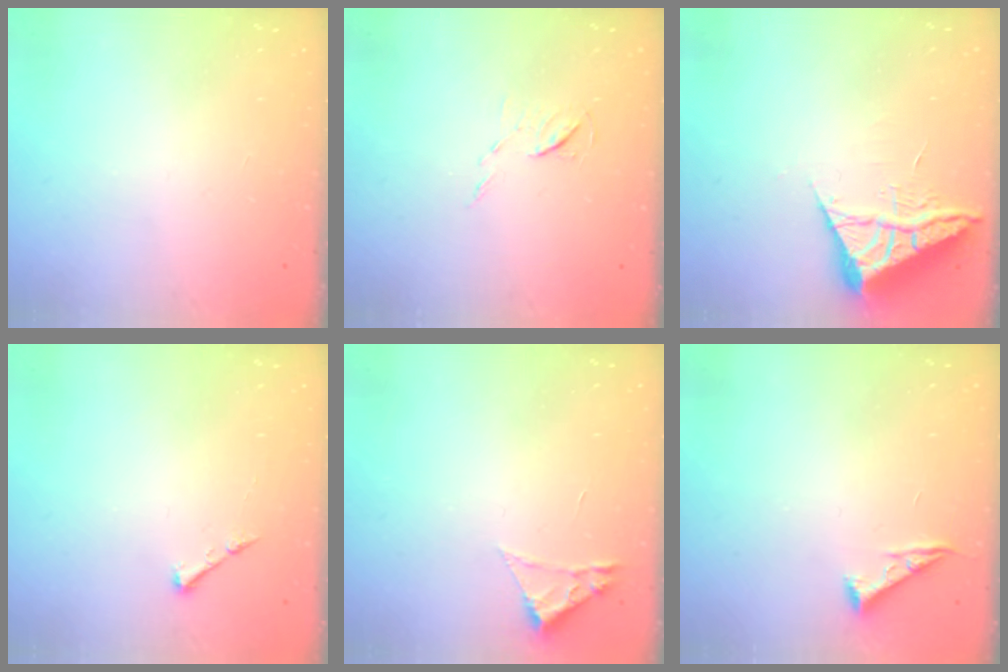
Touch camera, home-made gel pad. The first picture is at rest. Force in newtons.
{"total": 4.9, "press": 4.9, "slide": 0.5}
{"total": 7.3, "press": 7.3, "slide": 0.5}
{"total": 3.7, "press": 3.6, "slide": 0.5}
{"total": 1.8, "press": 1.8, "slide": 0.2}
{"total": 4.3, "press": 4.3, "slide": 0.6}